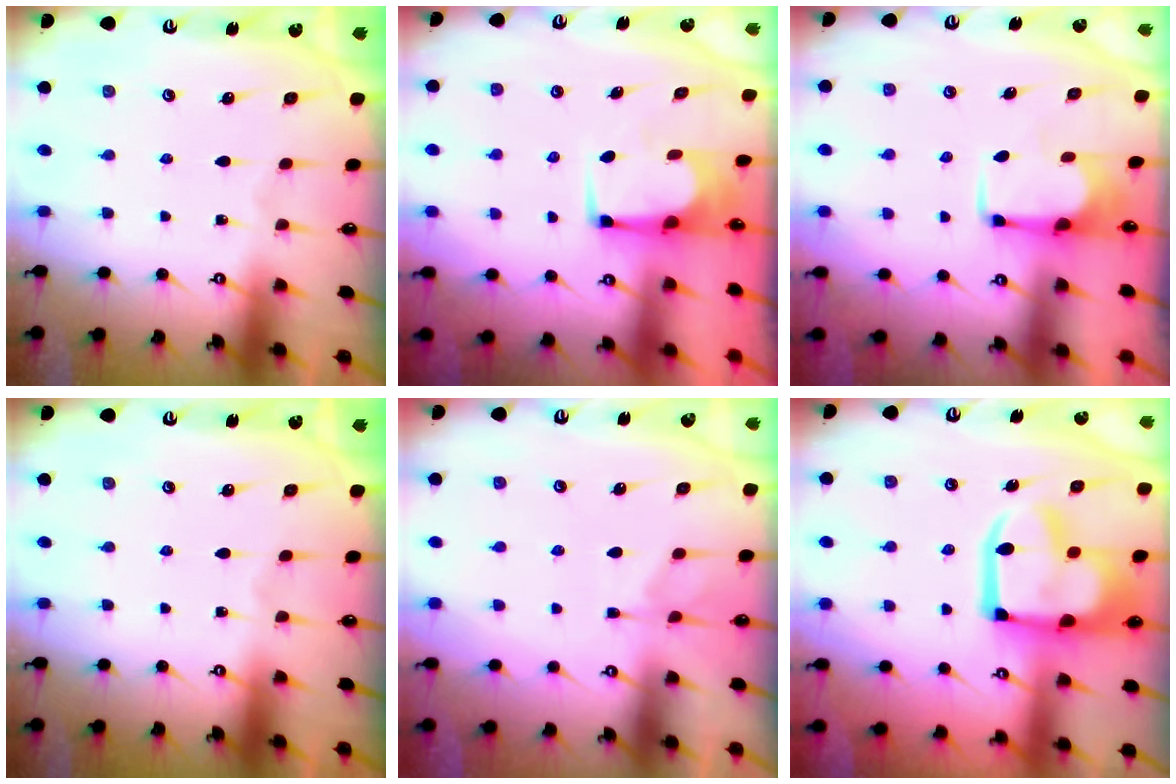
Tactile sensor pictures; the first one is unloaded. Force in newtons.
{"total": 2.1, "press": 2.1, "slide": 0.1}
{"total": 1.9, "press": 1.8, "slide": 0.7}
{"total": 0.0}
{"total": 1.5, "press": 1.1, "slide": 1.0}
{"total": 18.1, "press": 18.0, "slide": 1.8}